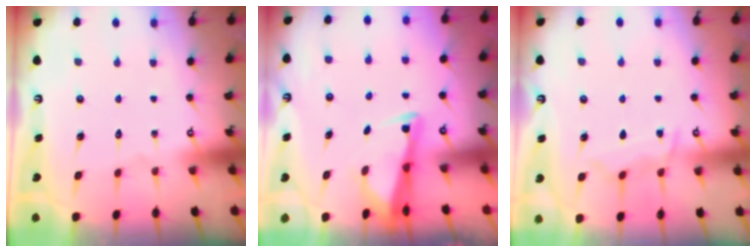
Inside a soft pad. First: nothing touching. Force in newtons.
{"total": 2.8, "press": 2.8, "slide": 0.5}
{"total": 6.6, "press": 6.6, "slide": 0.5}